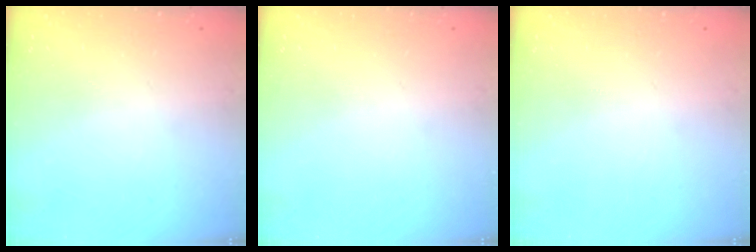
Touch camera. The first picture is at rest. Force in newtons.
{"total": 0.0}
{"total": 0.0}